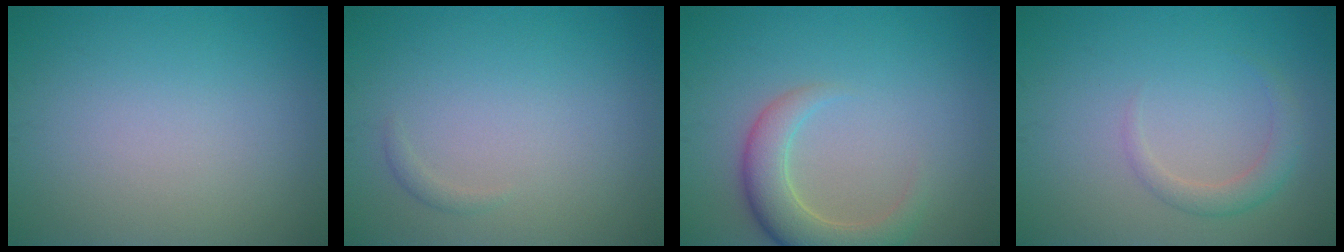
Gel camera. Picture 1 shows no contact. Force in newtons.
{"total": 0.6, "press": 0.6, "slide": 0.0}
{"total": 4.6, "press": 4.6, "slide": 0.4}
{"total": 1.9, "press": 1.9, "slide": 0.2}